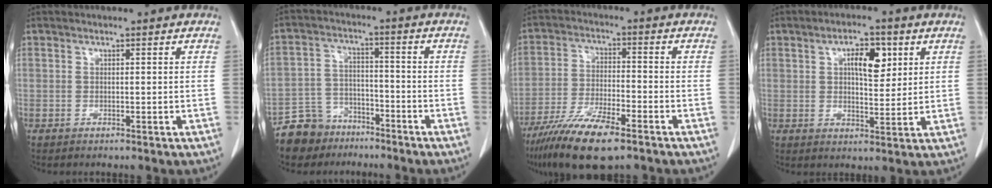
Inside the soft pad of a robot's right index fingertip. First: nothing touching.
{"total": 7.8, "force": [-5.9, 4.9, 0.5], "torque": [-0.016, 0.010, -0.108]}
{"total": 12.0, "force": [-8.2, 2.4, 8.4], "torque": [-0.158, -0.024, -0.147]}
{"total": 6.7, "force": [2.4, 2.8, 5.6], "torque": [-0.089, 0.008, 0.040]}